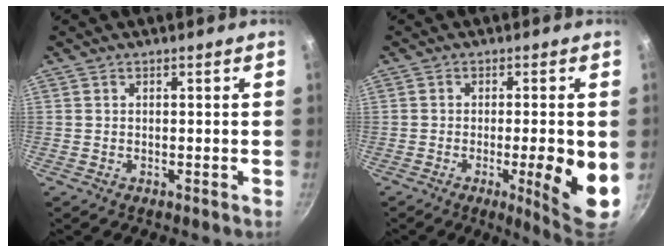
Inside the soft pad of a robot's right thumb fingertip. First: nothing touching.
{"total": 10.3, "force": [-2.2, 1.5, 9.9], "torque": [-0.131, -0.004, -0.027]}